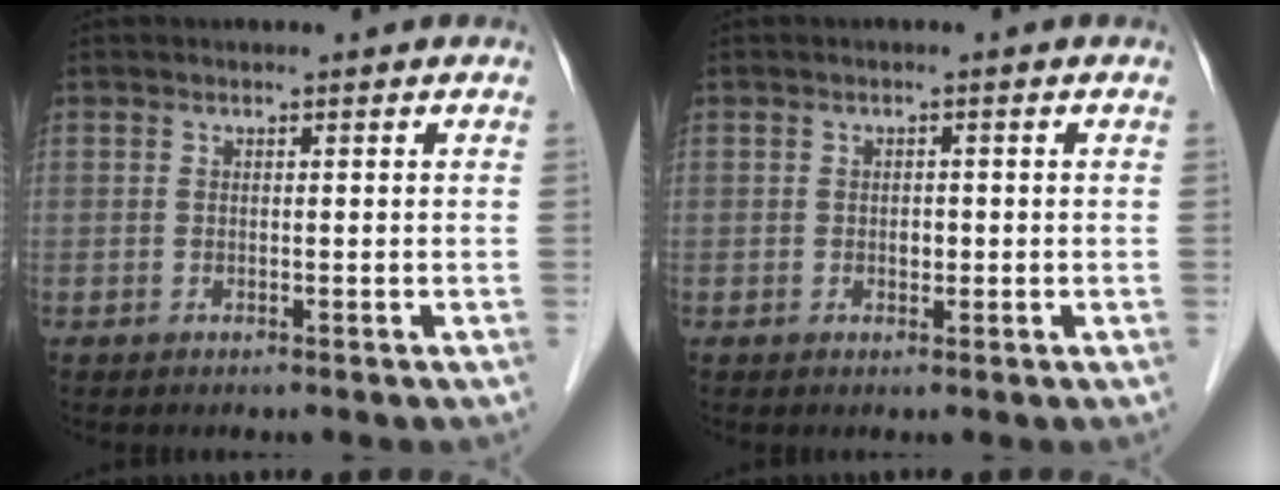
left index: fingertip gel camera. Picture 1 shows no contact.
{"total": 1.2, "force": [-0.2, 0.8, 0.8], "torque": [-0.015, 0.002, -0.001]}